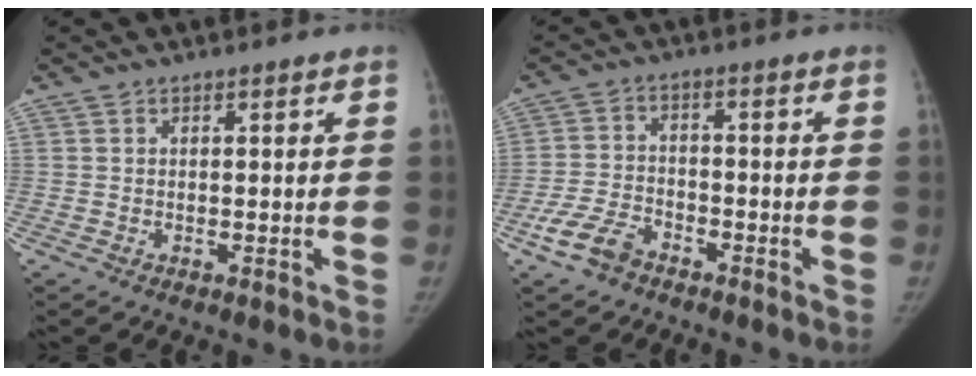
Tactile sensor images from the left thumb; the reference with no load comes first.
{"total": 6.9, "force": [-4.6, 3.9, 3.5], "torque": [-0.074, 0.019, -0.090]}